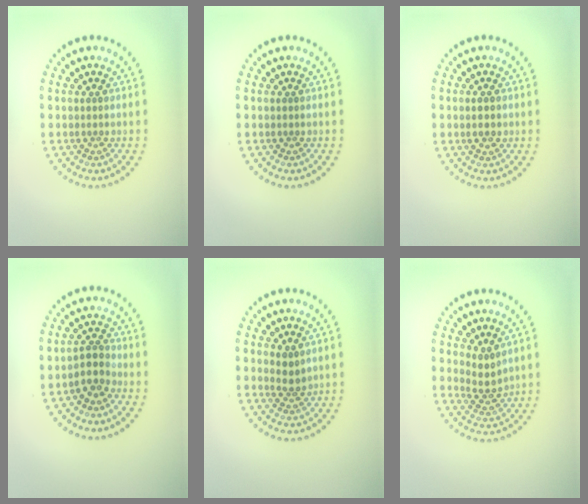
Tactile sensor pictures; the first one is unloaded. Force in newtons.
{"total": 0.0}
{"total": 1.2, "press": 1.2, "slide": 0.0}
{"total": 2.0, "press": 1.6, "slide": 1.1}
{"total": 1.7, "press": 1.3, "slide": 1.0}
{"total": 2.2, "press": 1.7, "slide": 1.3}